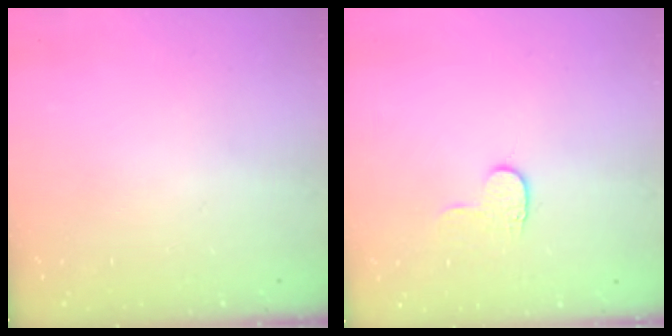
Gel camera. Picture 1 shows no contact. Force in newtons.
{"total": 5.8, "press": 5.8, "slide": 0.5}